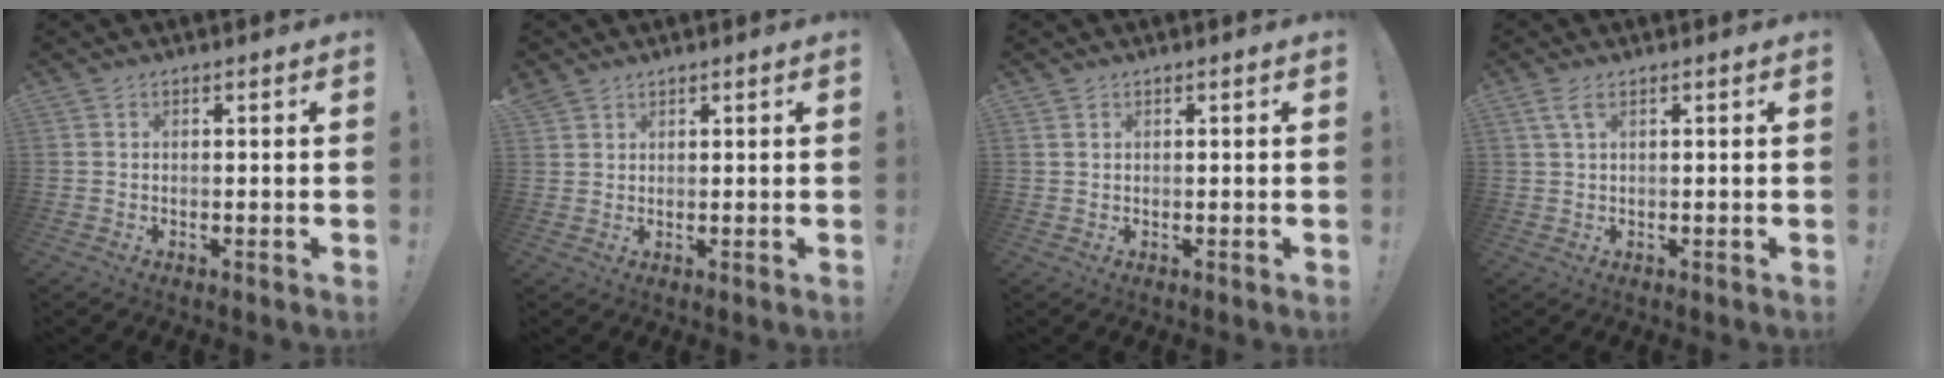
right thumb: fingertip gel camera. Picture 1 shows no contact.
{"total": 2.4, "force": [1.9, 1.4, 0.2], "torque": [-0.005, -0.009, 0.038]}
{"total": 0.7, "force": [0.5, 0.4, 0.3], "torque": [0.002, -0.002, 0.007]}
{"total": 2.9, "force": [1.4, 0.9, 2.4], "torque": [-0.055, 0.005, 0.027]}